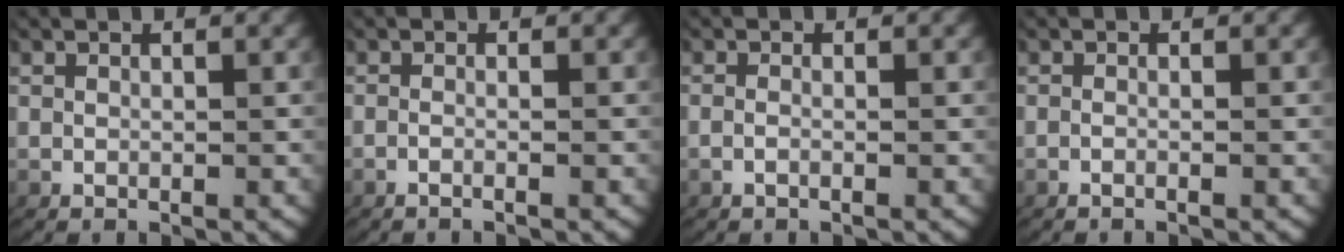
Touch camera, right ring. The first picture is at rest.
{"total": 1.3, "force": [-0.9, 0.0, 0.9], "torque": [-0.024, -0.005, -0.017]}
{"total": 1.0, "force": [-0.6, 0.1, 0.8], "torque": [-0.022, -0.005, -0.009]}
{"total": 1.0, "force": [-0.8, 0.0, 0.6], "torque": [-0.012, -0.001, -0.015]}